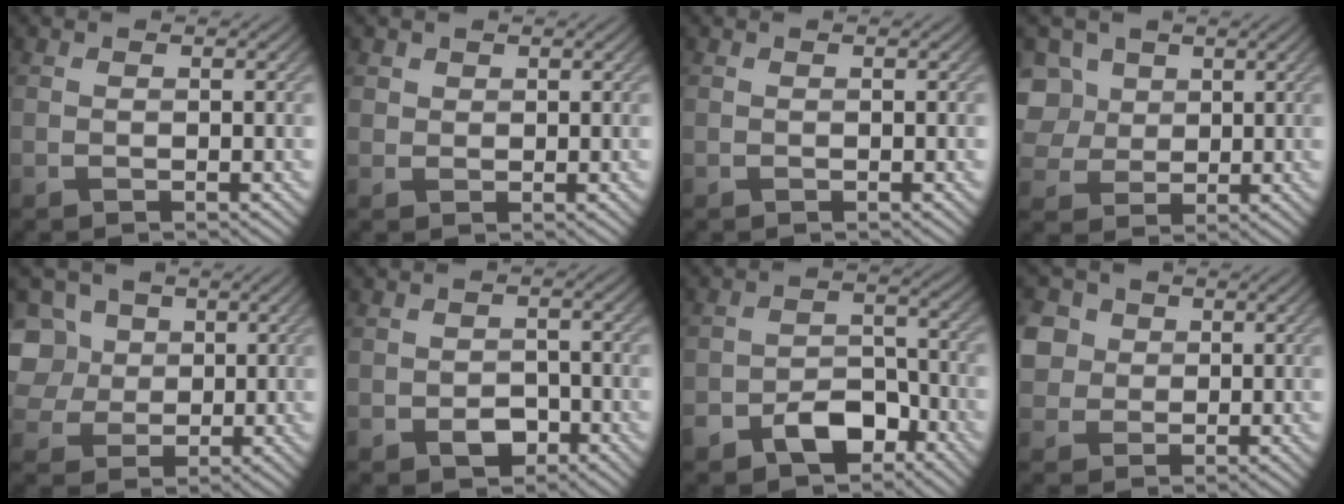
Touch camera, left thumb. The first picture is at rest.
{"total": 1.5, "force": [0.9, 1.2, 0.3], "torque": [-0.008, -0.002, 0.016]}
{"total": 0.0}
{"total": 7.3, "force": [2.3, 6.2, 3.3], "torque": [-0.122, 0.019, 0.040]}
{"total": 9.5, "force": [3.2, 7.8, 4.4], "torque": [-0.142, 0.019, 0.051]}
{"total": 3.0, "force": [-1.4, 2.2, 1.5], "torque": [-0.026, -0.008, -0.024]}
{"total": 7.2, "force": [-4.5, 4.3, 3.7], "torque": [-0.062, -0.008, -0.088]}
{"total": 5.1, "force": [1.4, 4.5, 1.8], "torque": [-0.078, 0.009, 0.017]}